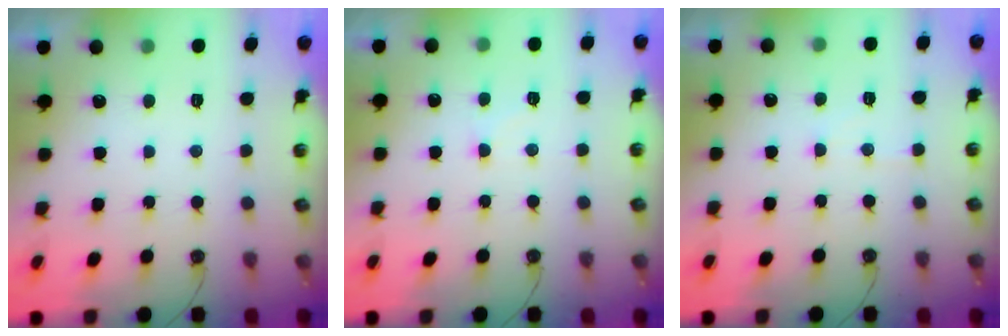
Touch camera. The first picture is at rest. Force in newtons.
{"total": 6.3, "press": 6.3, "slide": 0.6}
{"total": 4.2, "press": 4.1, "slide": 0.6}